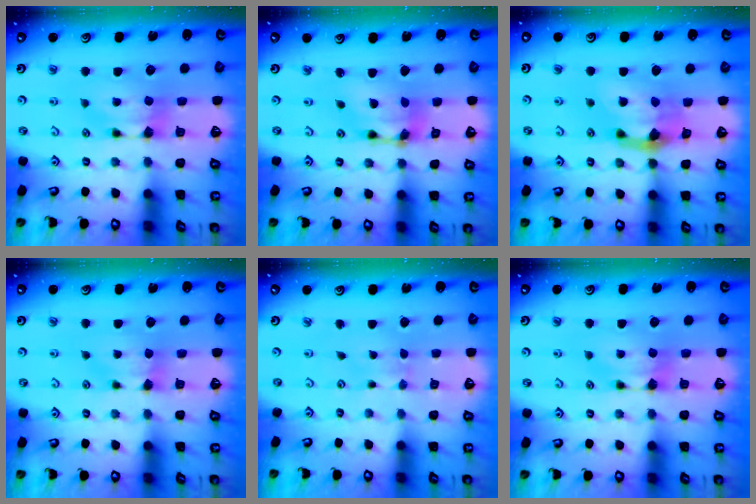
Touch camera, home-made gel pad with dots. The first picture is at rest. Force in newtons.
{"total": 8.4, "press": 7.8, "slide": 2.9}
{"total": 5.4, "press": 5.0, "slide": 1.9}
{"total": 0.8, "press": 0.7, "slide": 0.5}
{"total": 2.0, "press": 2.0, "slide": 0.1}
{"total": 0.0}